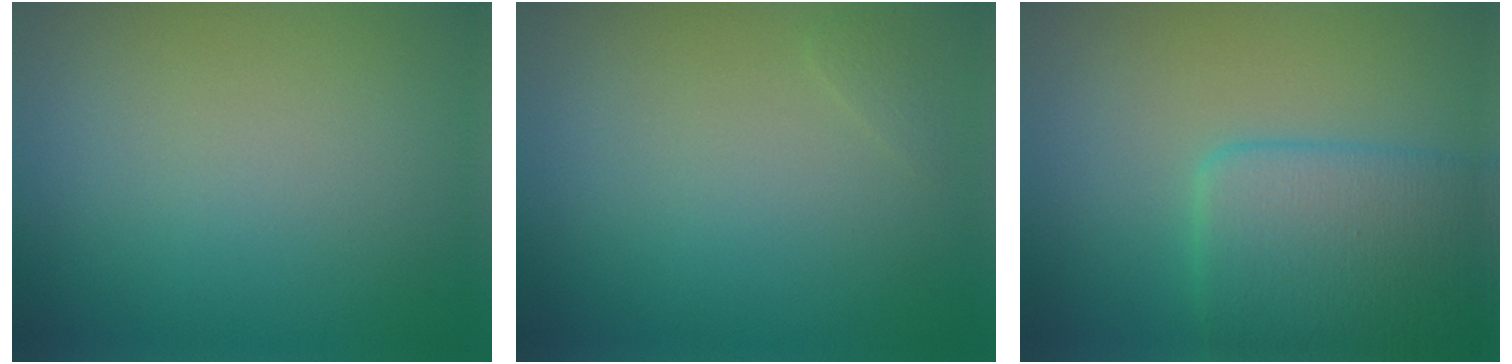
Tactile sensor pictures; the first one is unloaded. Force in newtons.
{"total": 0.5, "press": 0.5, "slide": 0.0}
{"total": 6.2, "press": 6.2, "slide": 0.2}